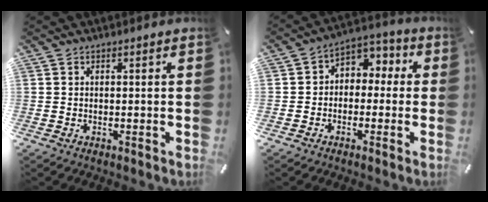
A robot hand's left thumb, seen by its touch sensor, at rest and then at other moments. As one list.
[{"total": 5.1, "force": [-1.4, 4.6, 1.7], "torque": [-0.022, 0.021, -0.031]}]